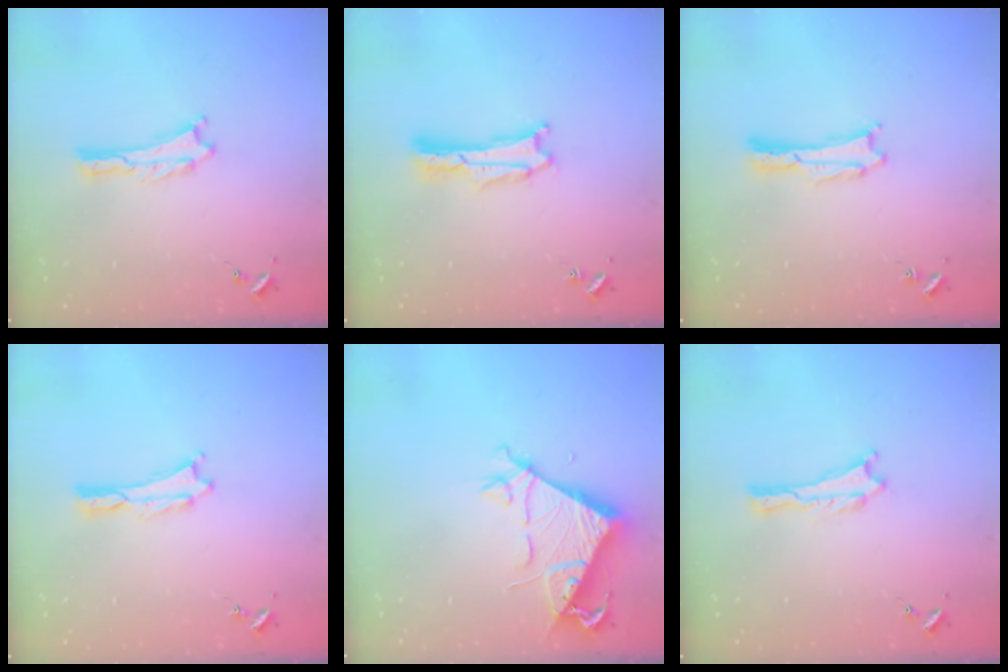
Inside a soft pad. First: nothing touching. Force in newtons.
{"total": 1.7, "press": 1.7, "slide": 0.3}
{"total": 0.7, "press": 0.7, "slide": 0.1}
{"total": 0.0}
{"total": 7.1, "press": 7.1, "slide": 0.6}
{"total": 0.0}